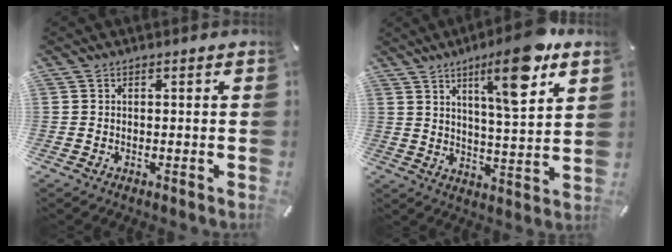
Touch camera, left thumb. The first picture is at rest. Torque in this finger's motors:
{"motor_torque": [3.05, 1.93, 1.59, -1.18, 0.54]}